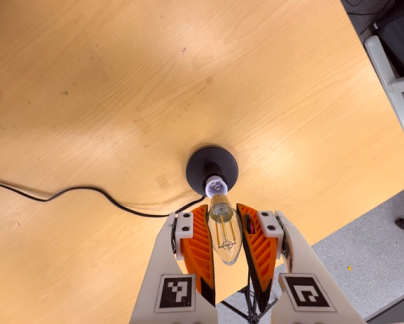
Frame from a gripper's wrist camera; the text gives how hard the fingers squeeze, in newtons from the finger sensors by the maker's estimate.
{"total": 21.5, "left": 23.4, "right": 19.7}